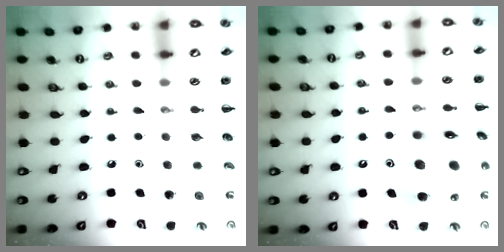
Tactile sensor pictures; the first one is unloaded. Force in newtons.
{"total": 17.3, "press": 16.7, "slide": 4.5}